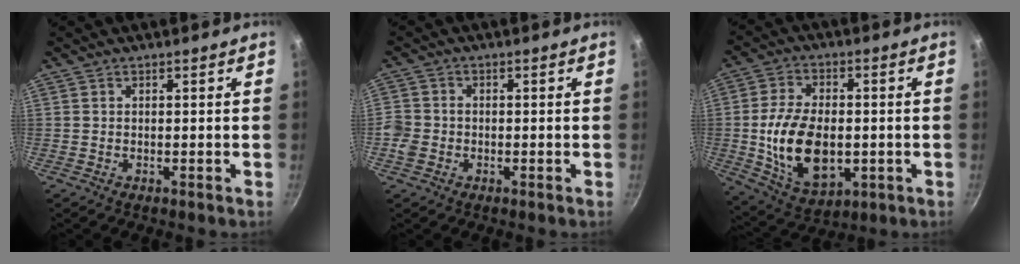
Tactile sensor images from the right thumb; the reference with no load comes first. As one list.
[{"total": 4.4, "force": [-1.5, 3.7, 1.9], "torque": [-0.035, 0.015, -0.035]}, {"total": 16.1, "force": [-1.6, 9.9, 12.6], "torque": [-0.214, 0.002, -0.014]}]